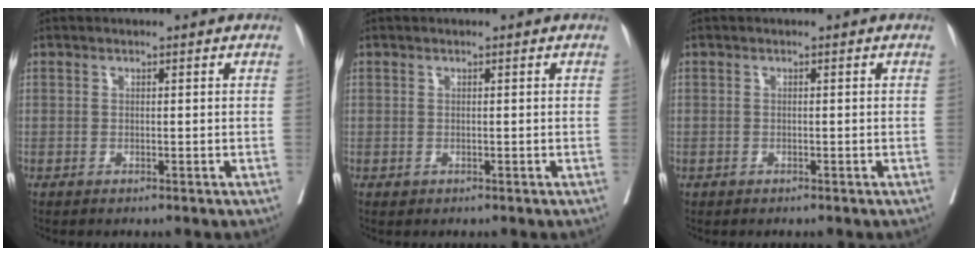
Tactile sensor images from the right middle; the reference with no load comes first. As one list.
[{"total": 0.0}, {"total": 0.0}]